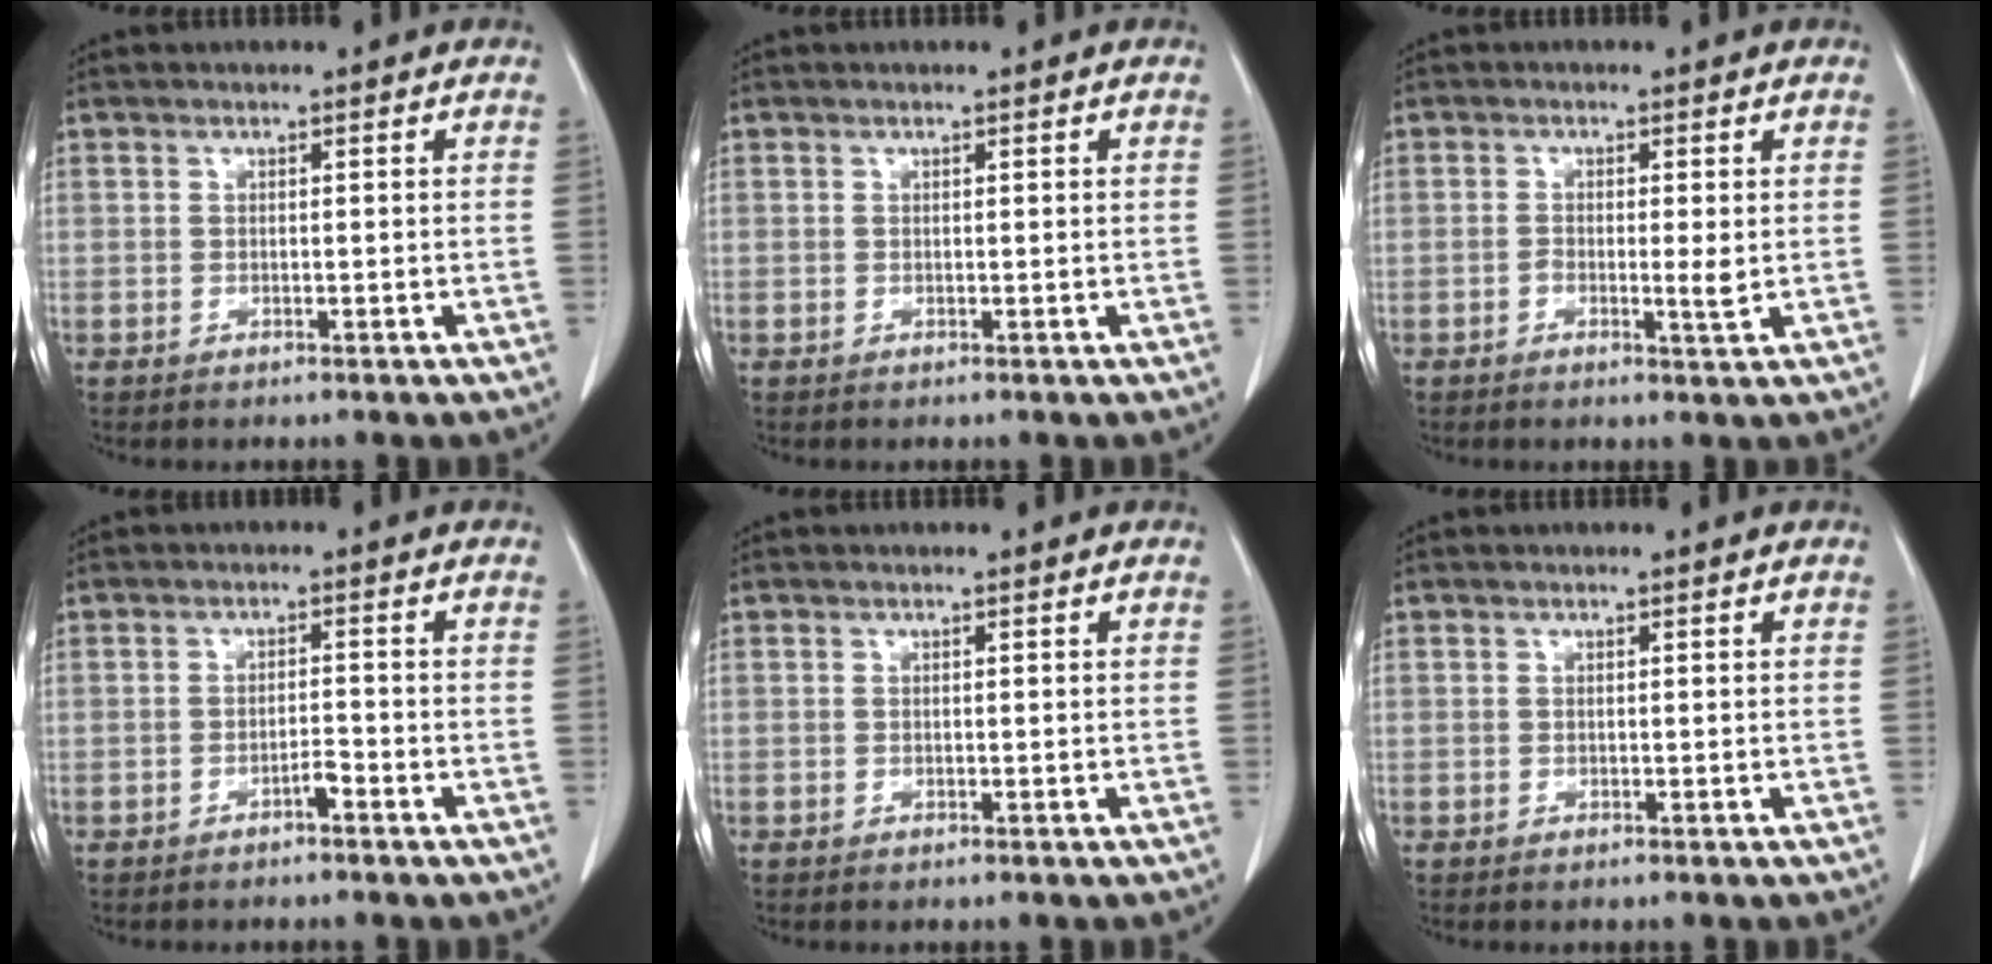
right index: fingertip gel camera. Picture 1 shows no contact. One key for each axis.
{"total": 0.0}
{"total": 2.6, "fx": -0.3, "fy": 0.4, "fz": 2.5, "tx": -0.042, "ty": -0.003, "tz": -0.005}
{"total": 1.7, "fx": -1.2, "fy": 0.2, "fz": 1.2, "tx": -0.019, "ty": 0.002, "tz": -0.021}
{"total": 0.0}
{"total": 0.0}